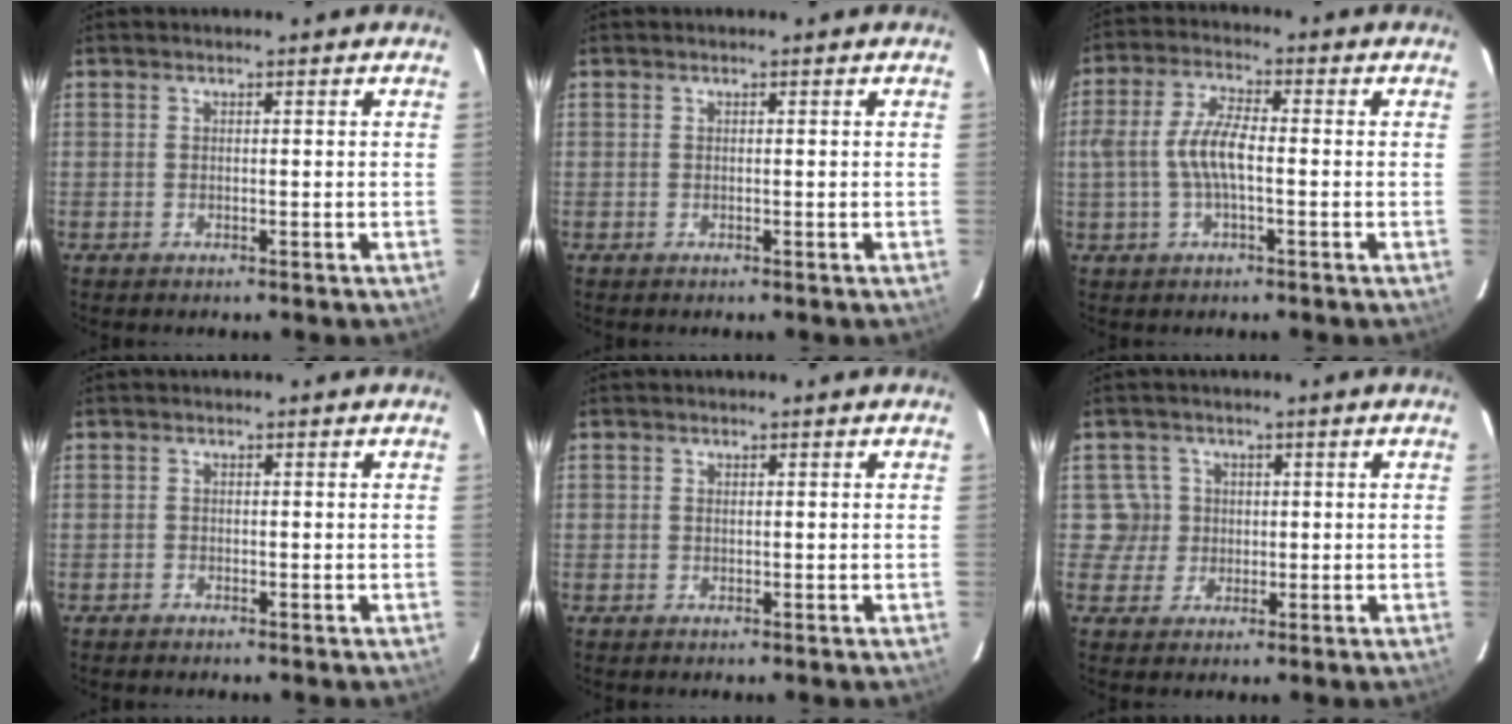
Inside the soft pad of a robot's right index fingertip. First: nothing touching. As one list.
[{"total": 0.0}, {"total": 7.8, "force": [-1.1, 2.8, 7.2], "torque": [-0.148, 0.010, -0.020]}, {"total": 0.6, "force": [-0.6, 0.2, -0.1], "torque": [0.001, 0.003, -0.012]}, {"total": 0.6, "force": [0.1, 0.6, 0.2], "torque": [-0.004, 0.002, 0.001]}, {"total": 4.1, "force": [0.4, 4.1, 0.0], "torque": [0.014, 0.018, 0.009]}]